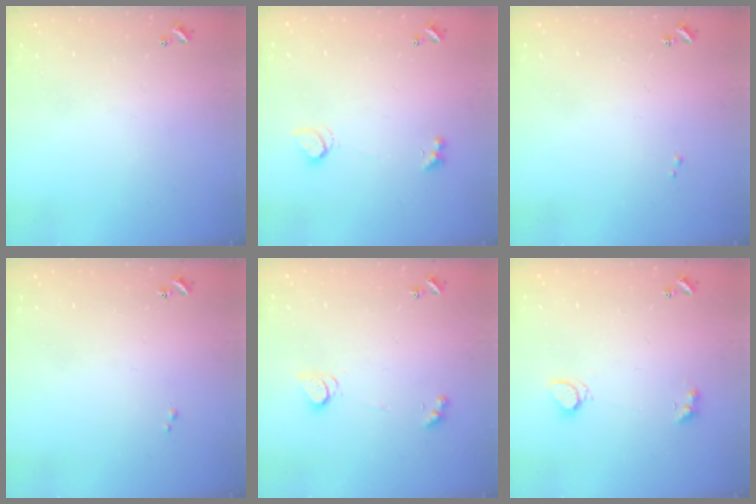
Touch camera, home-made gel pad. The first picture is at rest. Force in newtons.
{"total": 2.2, "press": 2.1, "slide": 0.6}
{"total": 0.0}
{"total": 0.0}
{"total": 2.5, "press": 2.5, "slide": 0.4}
{"total": 4.6, "press": 4.5, "slide": 0.9}